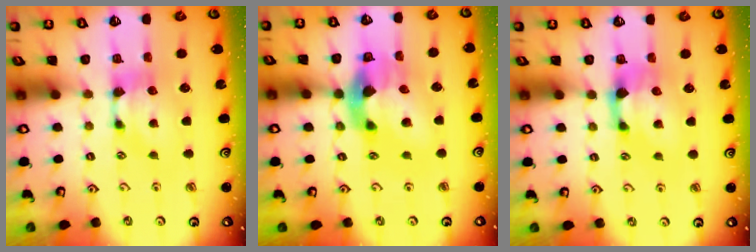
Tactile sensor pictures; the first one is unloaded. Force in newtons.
{"total": 7.7, "press": 7.3, "slide": 2.5}
{"total": 1.7, "press": 1.1, "slide": 1.3}